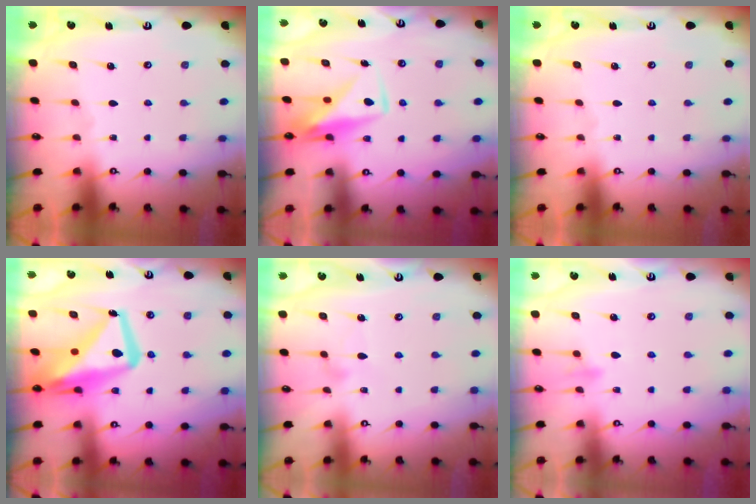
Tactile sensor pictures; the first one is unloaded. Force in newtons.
{"total": 8.6, "press": 8.5, "slide": 1.5}
{"total": 0.0}
{"total": 16.7, "press": 16.6, "slide": 1.4}
{"total": 5.4, "press": 5.4, "slide": 0.4}
{"total": 7.3, "press": 7.1, "slide": 1.5}